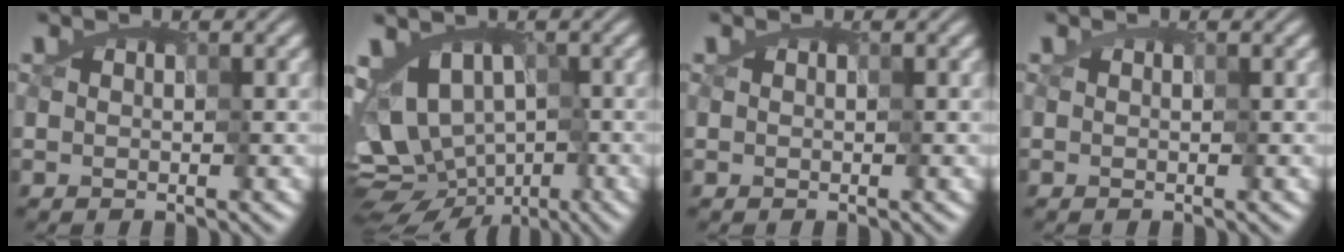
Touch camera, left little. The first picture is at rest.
{"total": 9.0, "force": [-1.7, 6.7, 5.9], "torque": [-0.071, -0.006, -0.003]}
{"total": 0.0}
{"total": 0.0}